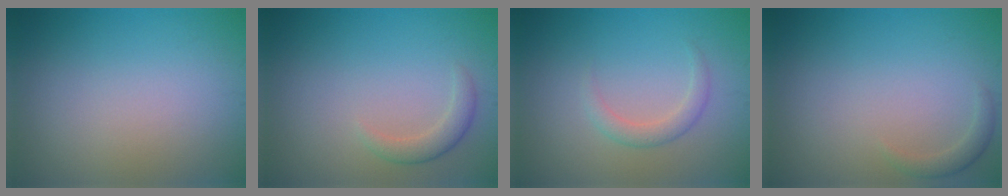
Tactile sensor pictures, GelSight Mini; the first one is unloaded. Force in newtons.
{"total": 1.8, "press": 1.8, "slide": 0.3}
{"total": 1.8, "press": 1.7, "slide": 0.1}
{"total": 1.2, "press": 1.2, "slide": 0.2}